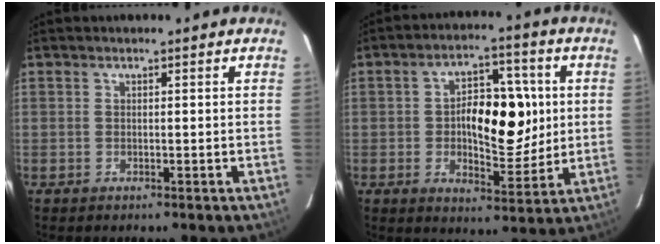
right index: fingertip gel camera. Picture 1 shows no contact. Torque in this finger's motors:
{"motor_torque": [0.99, 0.16, 0.27, 0.11]}